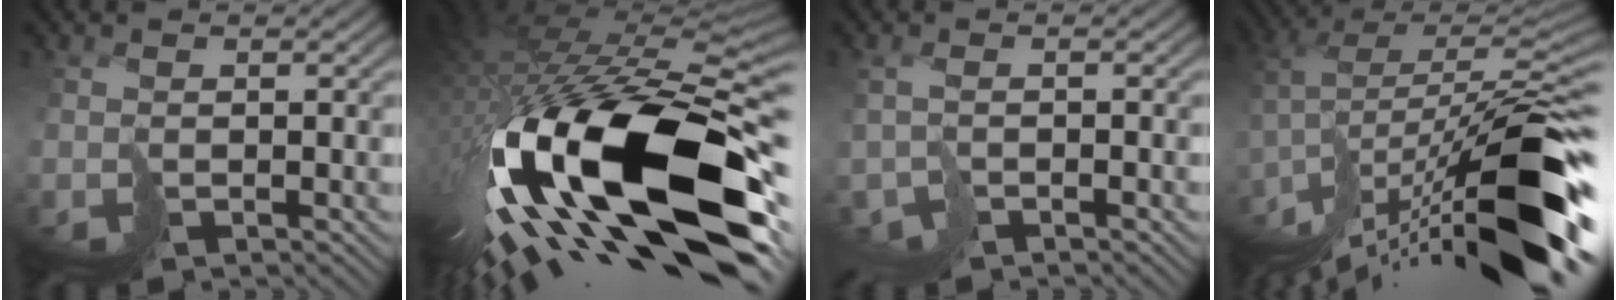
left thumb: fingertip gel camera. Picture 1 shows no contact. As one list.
[{"total": 20.9, "force": [-7.4, 8.6, 17.6], "torque": [-0.357, -0.057, -0.093]}, {"total": 2.0, "force": [-1.6, 0.4, 1.1], "torque": [-0.019, 0.003, -0.031]}, {"total": 17.1, "force": [-9.1, 4.3, 13.9], "torque": [-0.244, 0.018, -0.161]}]